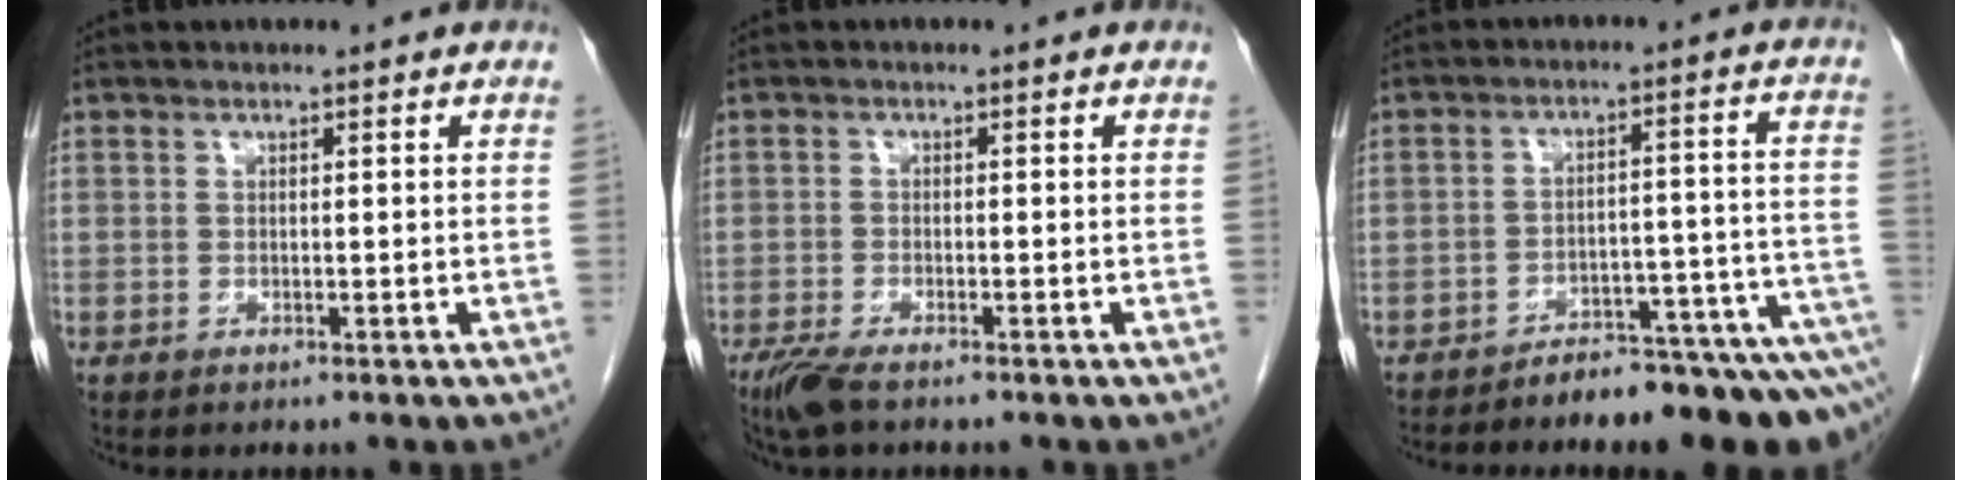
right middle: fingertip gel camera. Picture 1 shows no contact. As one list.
[{"total": 4.0, "force": [-3.0, 0.8, 2.6], "torque": [-0.056, -0.011, -0.056]}, {"total": 12.9, "force": [-11.6, 1.6, 5.4], "torque": [-0.030, 0.037, -0.154]}]